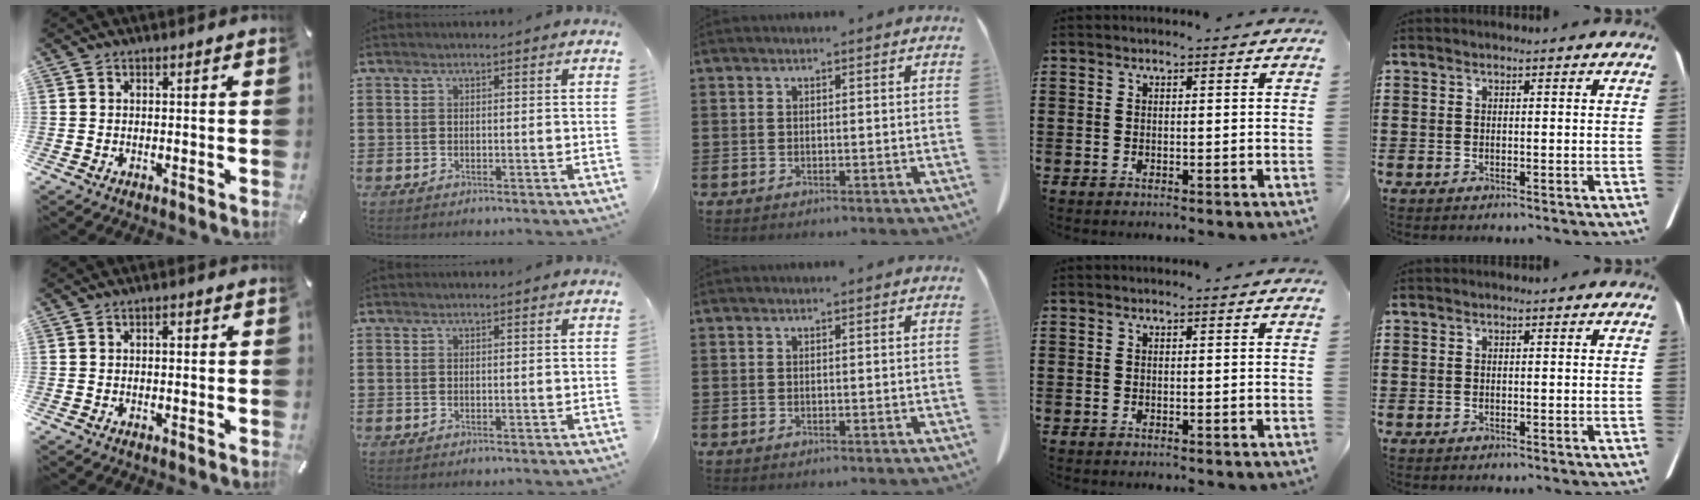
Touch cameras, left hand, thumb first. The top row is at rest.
{"thumb": {"total": 1.1, "force": [0.0, 0.7, 0.9], "torque": [-0.010, 0.000, -0.003]}}